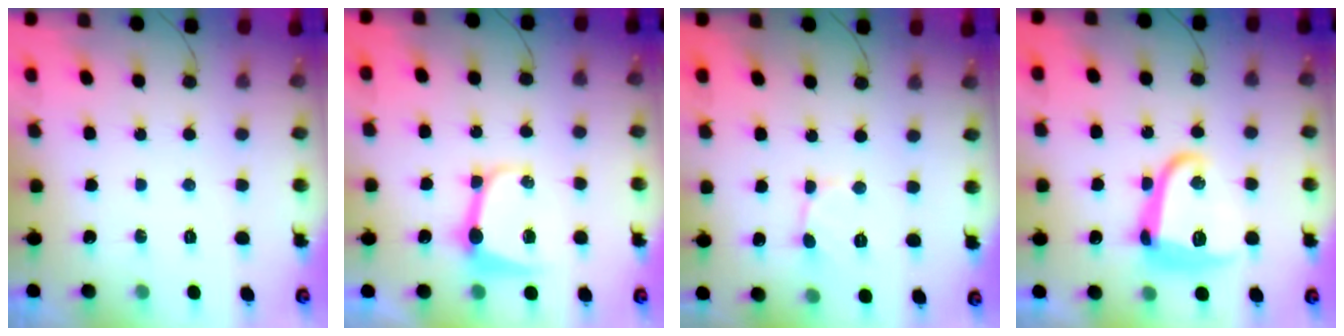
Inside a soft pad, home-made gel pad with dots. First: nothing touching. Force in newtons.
{"total": 8.2, "press": 8.1, "slide": 1.0}
{"total": 2.3, "press": 2.3, "slide": 0.2}
{"total": 13.7, "press": 13.7, "slide": 0.8}